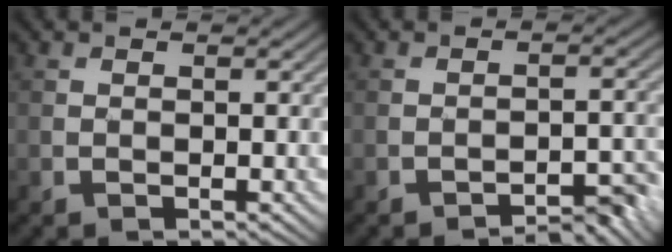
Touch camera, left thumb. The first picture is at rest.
{"total": 3.0, "force": [-2.7, 0.4, 1.3], "torque": [-0.015, 0.012, -0.038]}